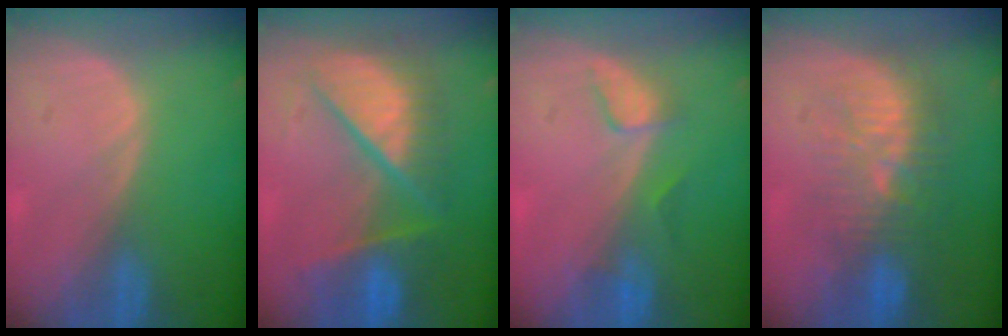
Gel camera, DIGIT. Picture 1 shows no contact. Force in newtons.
{"total": 10.4, "press": 10.3, "slide": 1.4}
{"total": 2.8, "press": 2.7, "slide": 0.4}
{"total": 9.6, "press": 9.2, "slide": 2.8}